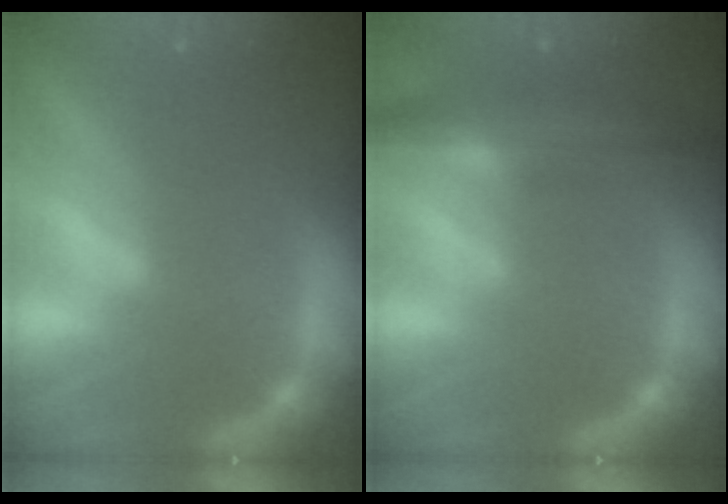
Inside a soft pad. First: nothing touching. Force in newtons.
{"total": 6.5}